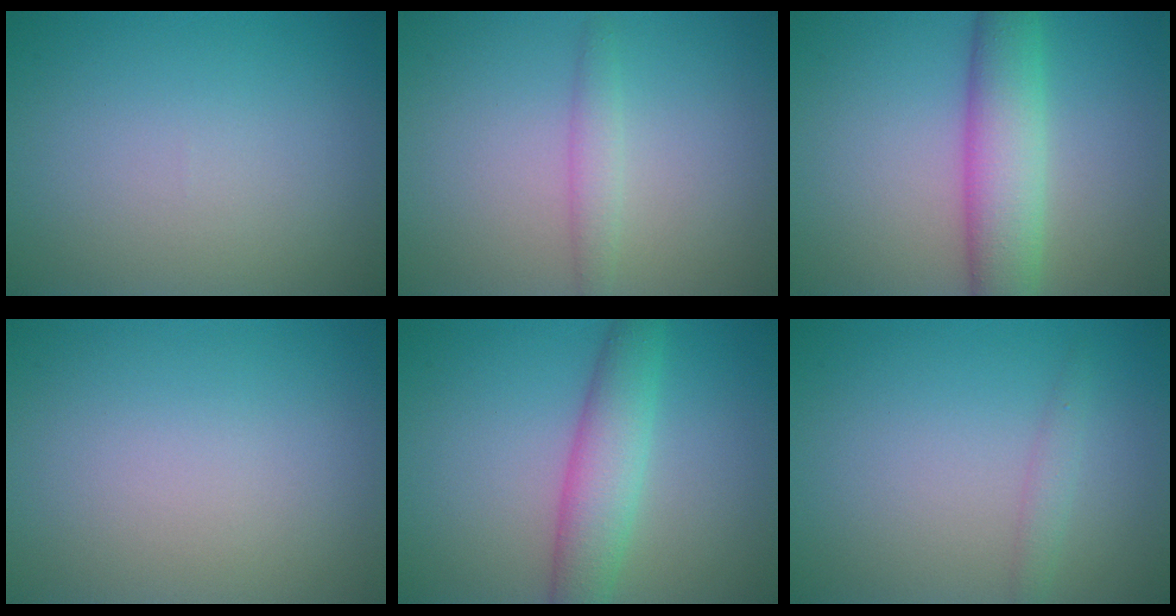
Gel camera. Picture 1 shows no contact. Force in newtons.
{"total": 1.6, "press": 1.6, "slide": 0.0}
{"total": 5.8, "press": 5.8, "slide": 0.4}
{"total": 0.0}
{"total": 4.7, "press": 4.7, "slide": 0.2}
{"total": 1.2, "press": 1.2, "slide": 0.0}